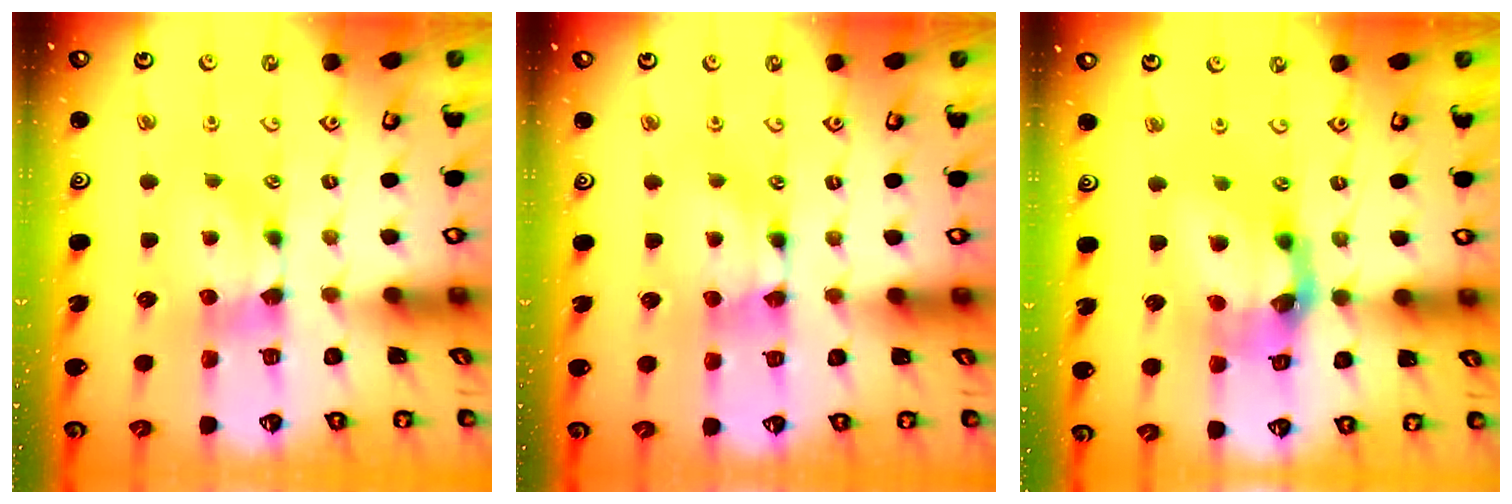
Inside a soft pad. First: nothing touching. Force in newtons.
{"total": 1.9, "press": 1.9, "slide": 0.2}
{"total": 9.1, "press": 8.8, "slide": 2.5}